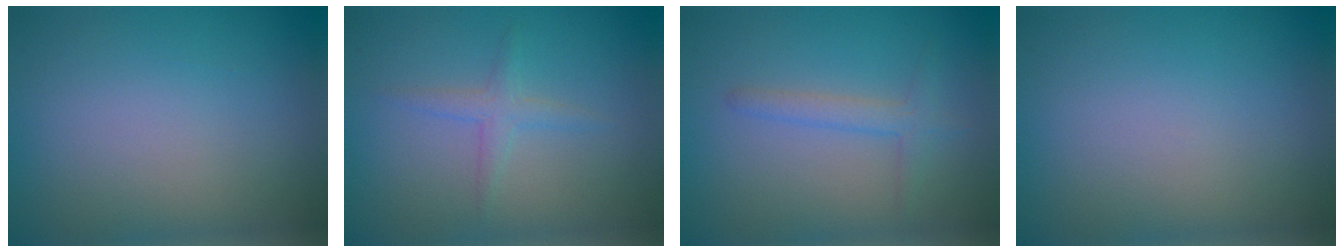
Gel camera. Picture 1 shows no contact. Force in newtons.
{"total": 1.7, "press": 1.7, "slide": 0.1}
{"total": 1.8, "press": 1.8, "slide": 0.1}
{"total": 0.0}